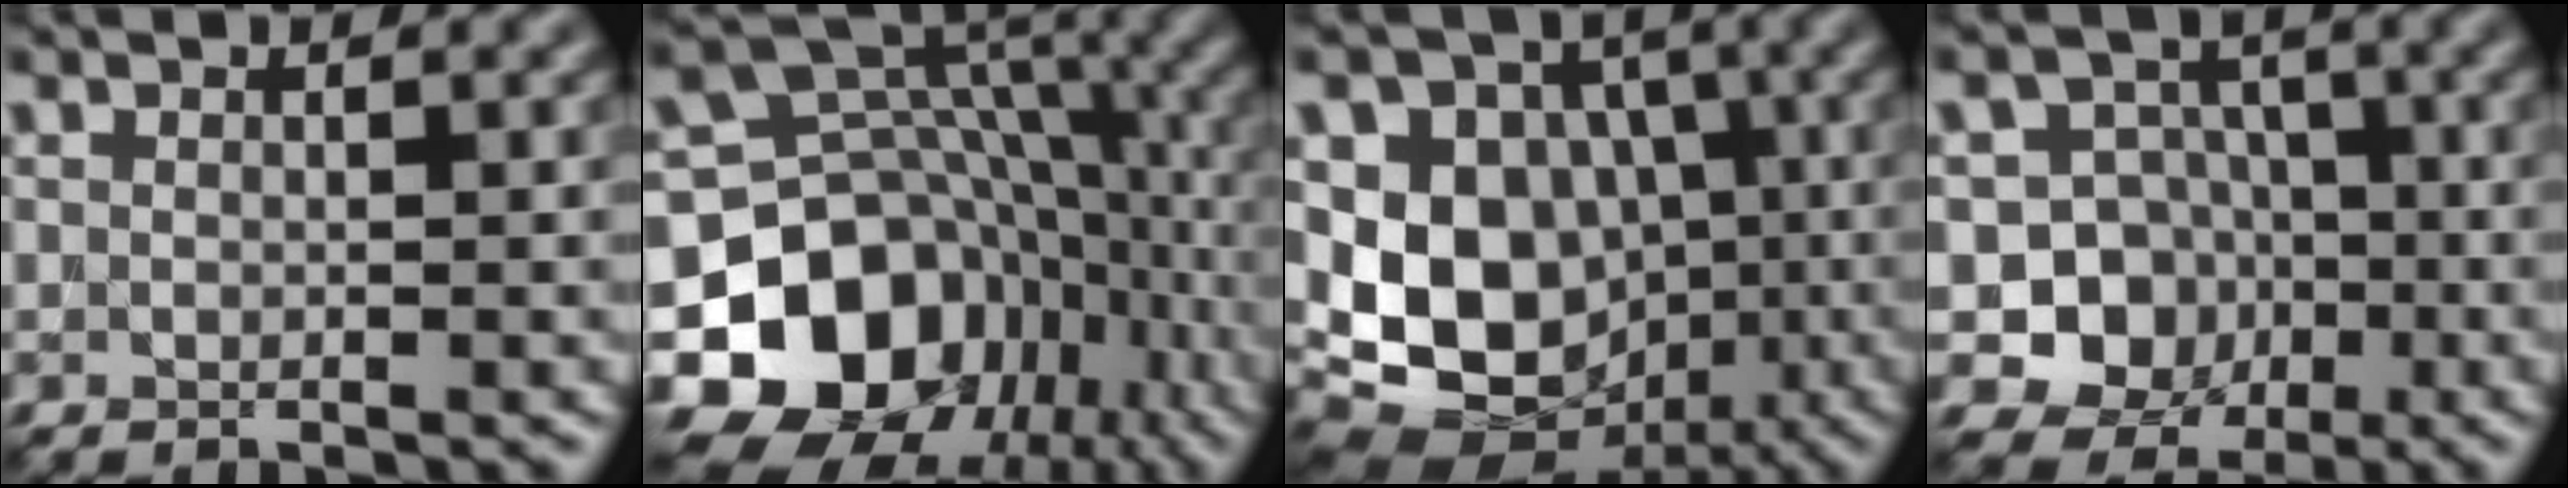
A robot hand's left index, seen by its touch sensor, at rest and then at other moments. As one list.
[{"total": 15.7, "force": [-5.7, 11.9, 8.4], "torque": [-0.154, -0.015, -0.100]}, {"total": 12.2, "force": [-1.3, 9.9, 7.1], "torque": [-0.118, -0.006, -0.032]}, {"total": 7.8, "force": [-1.7, 7.3, 2.2], "torque": [-0.025, 0.009, -0.057]}]